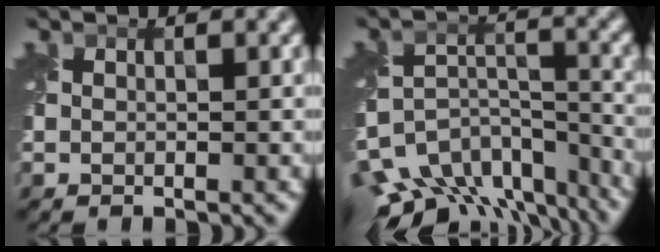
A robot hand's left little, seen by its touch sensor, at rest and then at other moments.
{"total": 12.6, "force": [-10.0, 5.9, 4.7], "torque": [-0.089, -0.003, -0.129]}